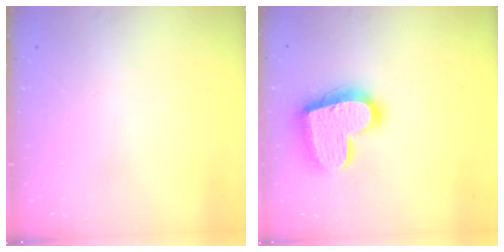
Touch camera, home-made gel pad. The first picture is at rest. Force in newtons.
{"total": 20.0, "press": 20.0, "slide": 1.2}